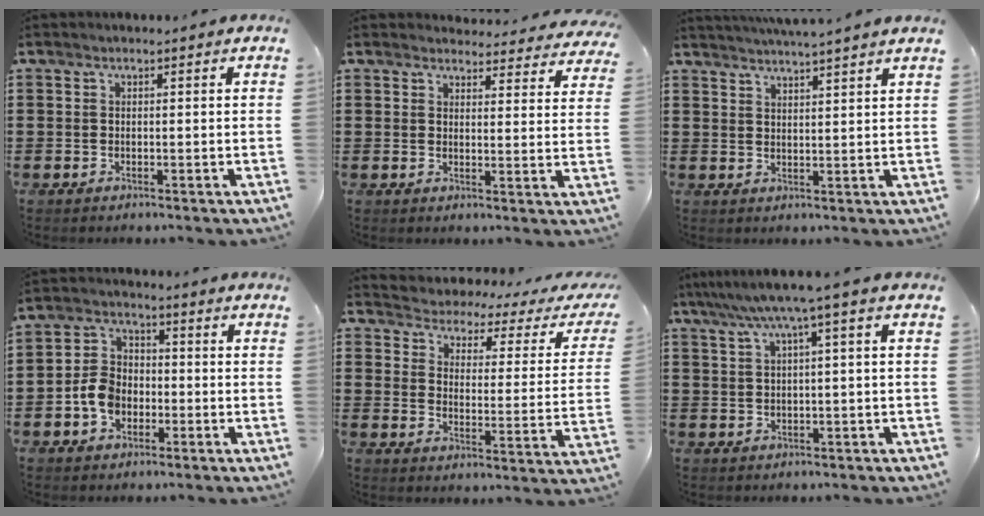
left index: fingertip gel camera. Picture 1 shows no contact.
{"total": 3.7, "force": [3.5, 0.7, 0.5], "torque": [-0.010, -0.021, 0.060]}
{"total": 3.2, "force": [3.1, -0.9, 0.3], "torque": [-0.015, -0.014, 0.056]}
{"total": 5.9, "force": [-2.3, 4.4, 3.3], "torque": [-0.083, 0.009, -0.047]}
{"total": 1.6, "force": [1.5, 0.3, 0.4], "torque": [-0.026, -0.025, 0.014]}
{"total": 5.0, "force": [2.1, -0.5, 4.5], "torque": [-0.090, -0.007, 0.032]}